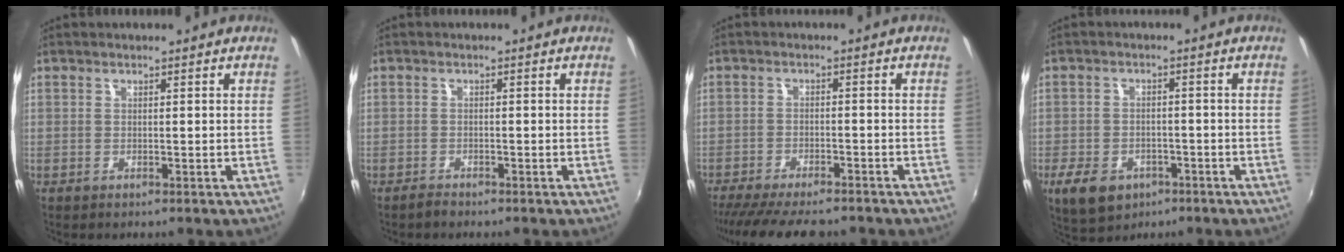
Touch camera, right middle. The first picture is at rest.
{"total": 1.4, "force": [-1.3, 0.4, 0.1], "torque": [-0.004, 0.002, -0.025]}
{"total": 13.5, "force": [-11.6, 2.9, 6.4], "torque": [-0.133, -0.034, -0.179]}
{"total": 9.3, "force": [-5.0, 6.2, 4.8], "torque": [-0.118, -0.011, -0.076]}